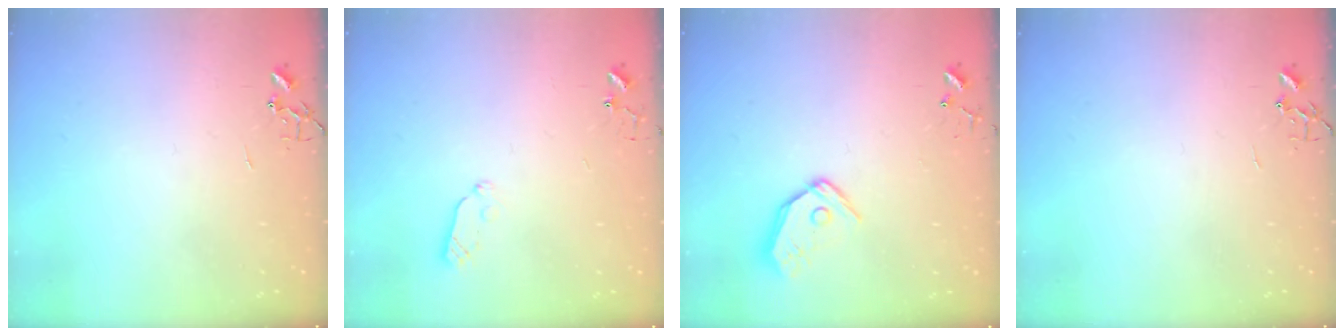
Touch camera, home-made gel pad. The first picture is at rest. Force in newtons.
{"total": 4.8, "press": 4.7, "slide": 0.6}
{"total": 10.4, "press": 10.4, "slide": 1.2}
{"total": 0.0}